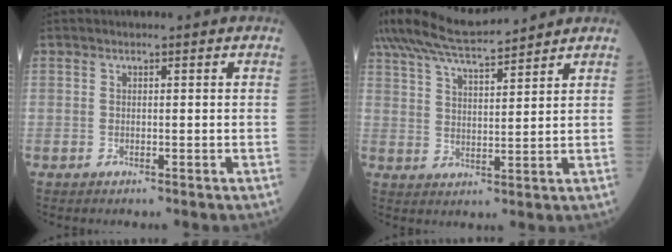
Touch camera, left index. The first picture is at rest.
{"total": 11.8, "force": [10.9, 0.8, 4.4], "torque": [-0.100, 0.025, 0.195]}